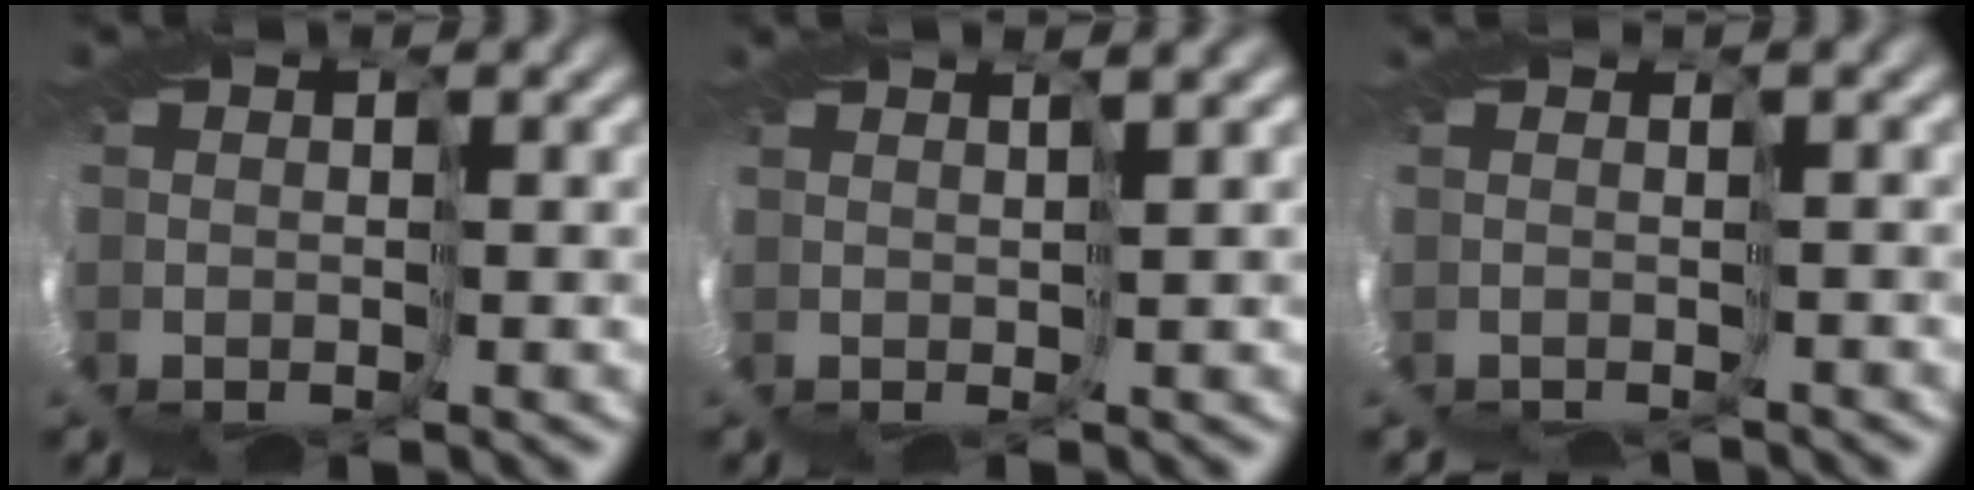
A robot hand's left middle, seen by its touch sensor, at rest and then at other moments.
{"total": 4.1, "force": [1.2, -3.2, -2.3], "torque": [0.031, 0.001, 0.028]}
{"total": 4.4, "force": [-2.4, -2.3, -2.8], "torque": [0.055, -0.005, -0.015]}